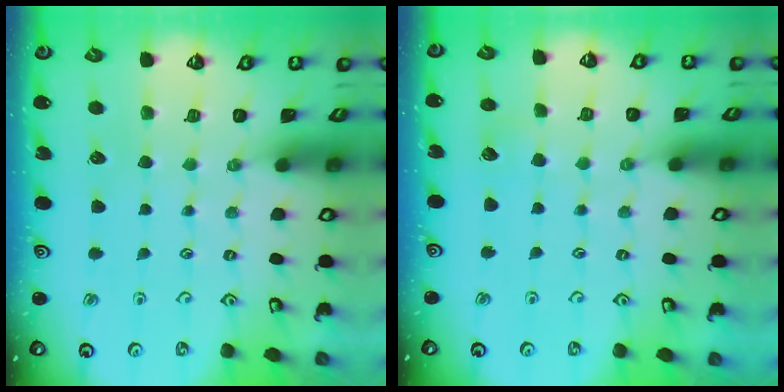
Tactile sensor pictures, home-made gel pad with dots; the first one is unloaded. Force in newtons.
{"total": 3.4, "press": 3.4, "slide": 0.4}